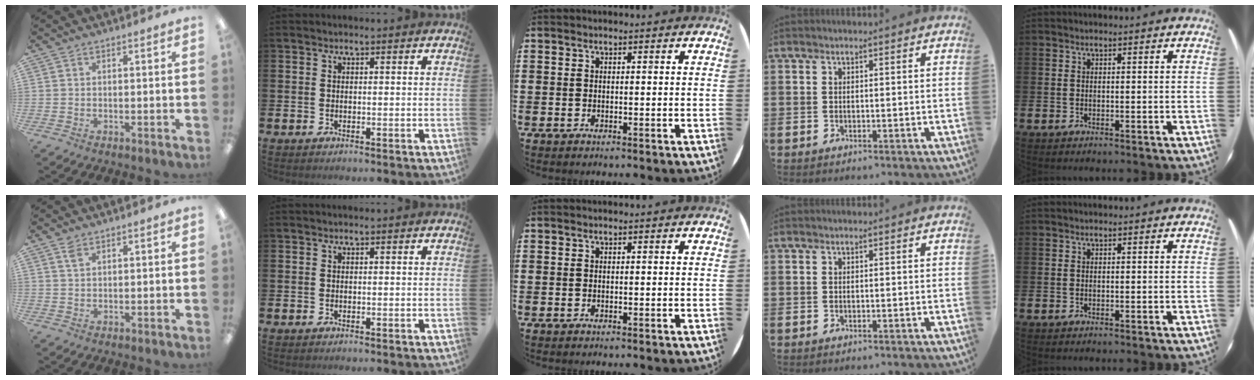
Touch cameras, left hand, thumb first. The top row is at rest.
{"thumb": {"total": 2.0, "force": [1.5, 0.8, 1.1], "torque": [-0.018, -0.003, 0.025]}}